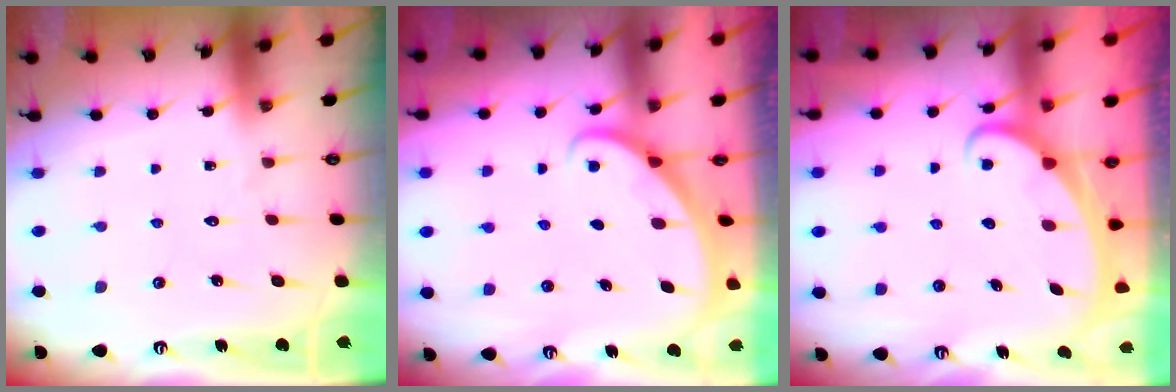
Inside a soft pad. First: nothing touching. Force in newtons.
{"total": 1.9, "press": 1.9, "slide": 0.1}
{"total": 2.4, "press": 2.3, "slide": 0.3}